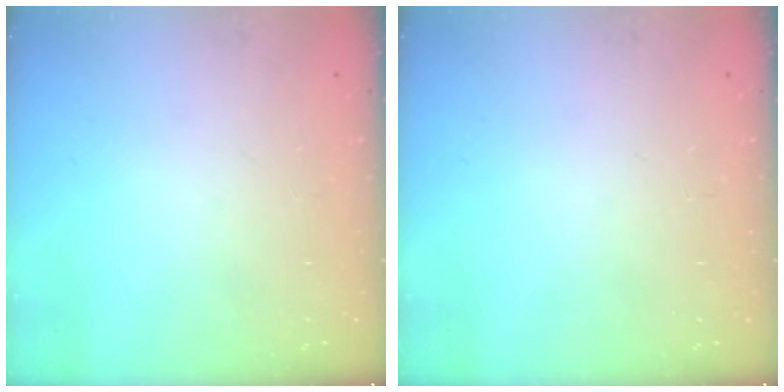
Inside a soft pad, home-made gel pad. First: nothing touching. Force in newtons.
{"total": 0.0}